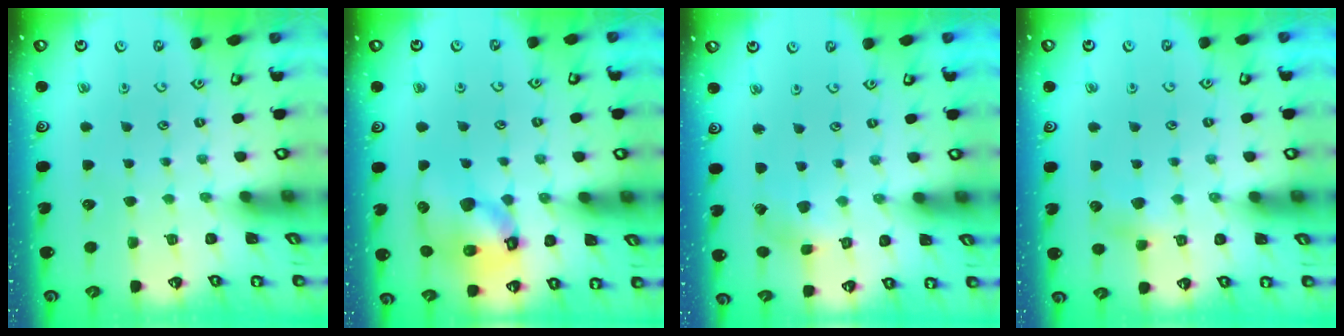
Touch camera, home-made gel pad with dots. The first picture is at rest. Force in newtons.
{"total": 15.4, "press": 15.2, "slide": 2.2}
{"total": 2.7, "press": 2.7, "slide": 0.2}
{"total": 4.0, "press": 4.0, "slide": 0.4}